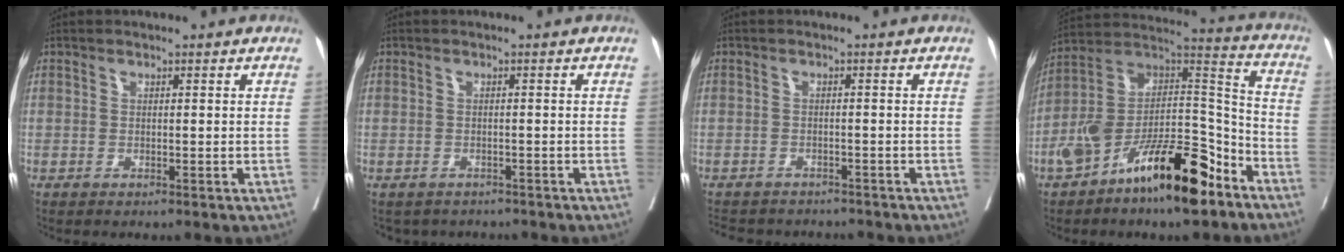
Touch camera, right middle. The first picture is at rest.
{"total": 4.0, "force": [-3.6, 1.8, 0.1], "torque": [-0.003, 0.000, -0.044]}
{"total": 9.4, "force": [-8.7, 2.9, 2.3], "torque": [-0.051, -0.001, -0.108]}
{"total": 19.1, "force": [-11.7, 5.3, 14.2], "torque": [-0.257, 0.024, -0.202]}